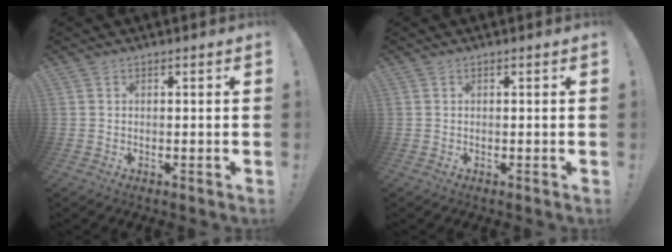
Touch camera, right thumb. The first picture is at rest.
{"total": 0.0}